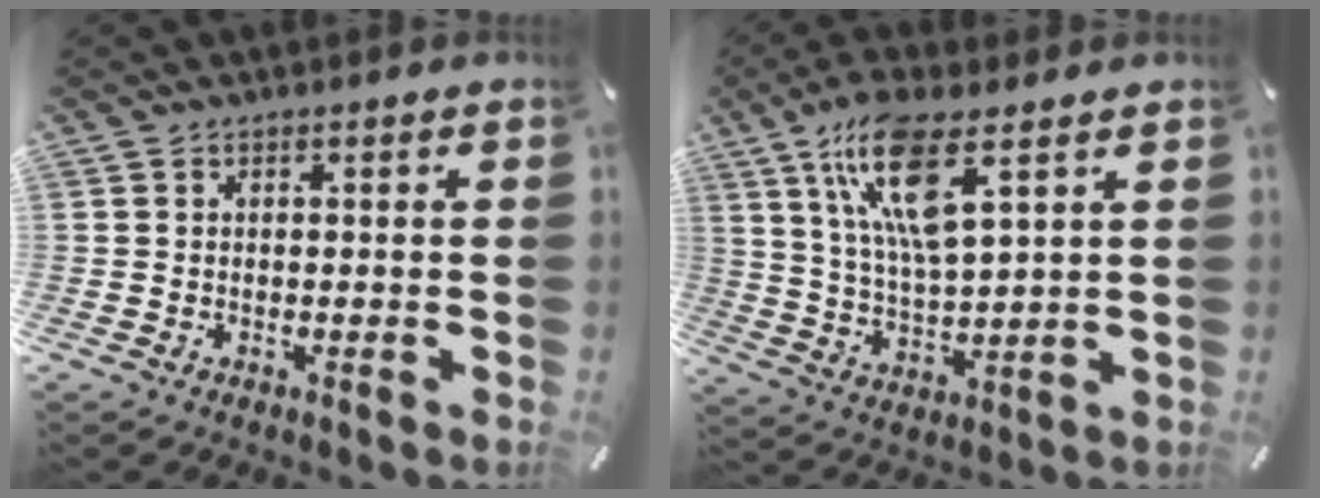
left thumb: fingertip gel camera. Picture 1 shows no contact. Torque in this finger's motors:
{"motor_torque": [0.65, 1.00, 1.37, -1.40, 0.20]}